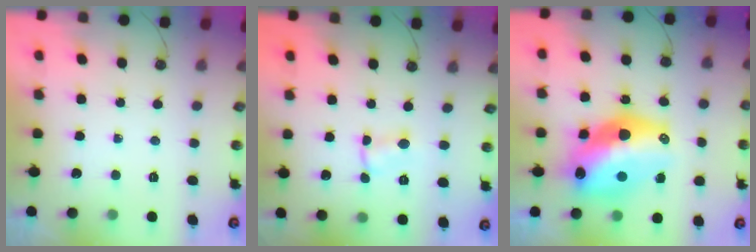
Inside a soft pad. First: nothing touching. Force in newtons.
{"total": 1.1, "press": 1.1, "slide": 0.2}
{"total": 20.7, "press": 20.4, "slide": 3.8}